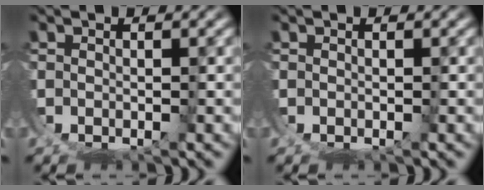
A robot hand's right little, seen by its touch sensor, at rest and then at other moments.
{"total": 0.0}